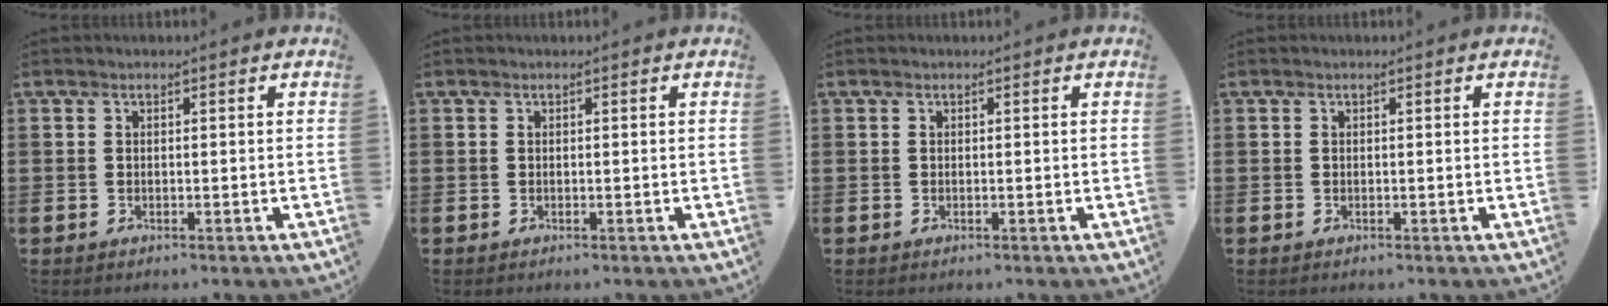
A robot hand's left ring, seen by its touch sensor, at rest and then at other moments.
{"total": 0.0}
{"total": 0.0}
{"total": 0.0}